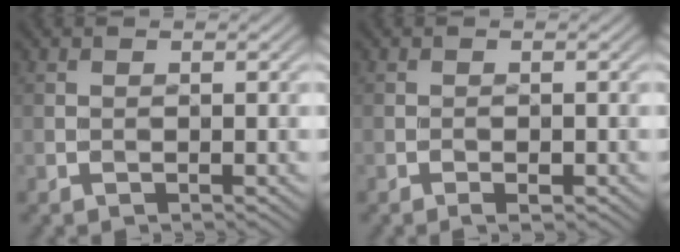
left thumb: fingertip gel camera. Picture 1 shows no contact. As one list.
[{"total": 1.3, "force": [-0.8, 0.6, 0.9], "torque": [-0.012, -0.003, -0.011]}]